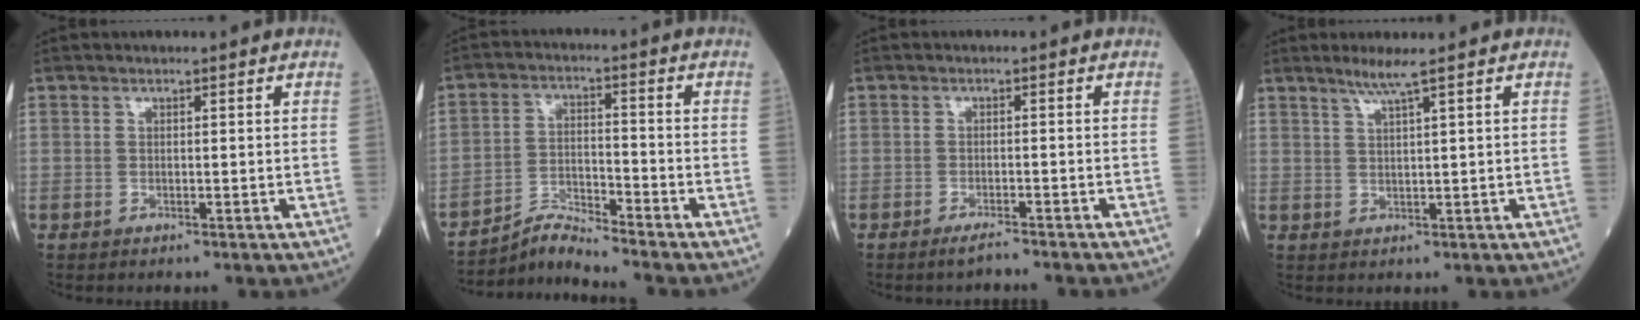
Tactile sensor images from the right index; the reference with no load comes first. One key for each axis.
{"total": 5.6, "fx": -5.4, "fy": -1.4, "fz": 0.0, "tx": -0.013, "ty": -0.008, "tz": -0.101}
{"total": 3.0, "fx": -2.7, "fy": -0.1, "fz": 1.4, "tx": -0.024, "ty": -0.003, "tz": -0.039}
{"total": 2.9, "fx": 2.0, "fy": -0.8, "fz": 1.9, "tx": -0.044, "ty": -0.004, "tz": 0.043}